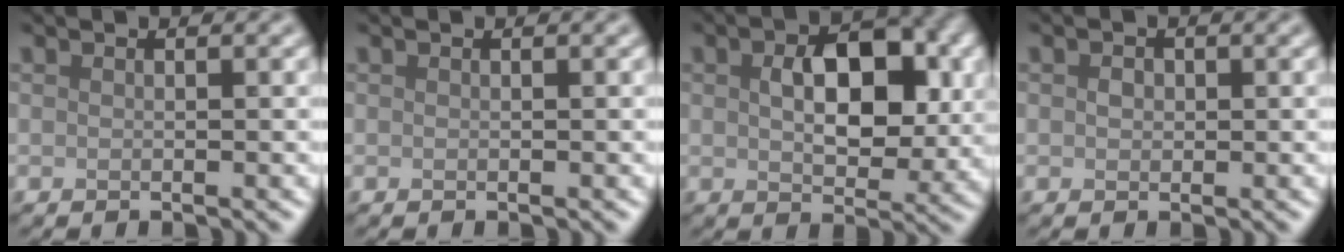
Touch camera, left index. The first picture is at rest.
{"total": 0.0}
{"total": 7.4, "force": [1.3, 4.3, 5.9], "torque": [-0.088, -0.003, 0.022]}
{"total": 0.9, "force": [0.1, 0.8, 0.4], "torque": [-0.008, -0.001, 0.000]}